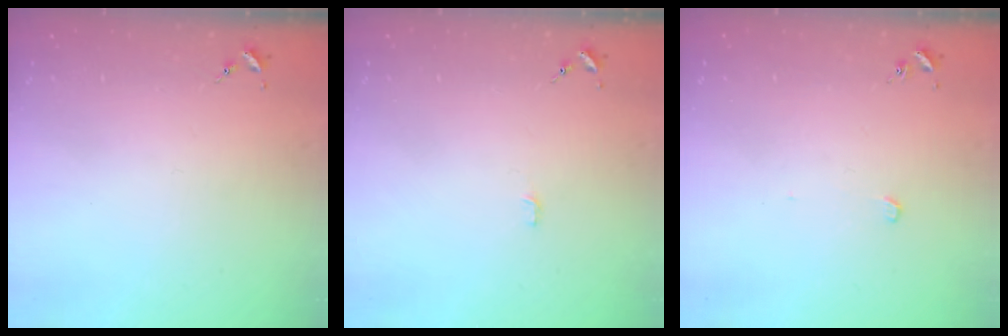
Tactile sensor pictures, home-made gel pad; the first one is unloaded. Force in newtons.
{"total": 3.2, "press": 3.2, "slide": 0.1}
{"total": 2.8, "press": 2.8, "slide": 0.1}